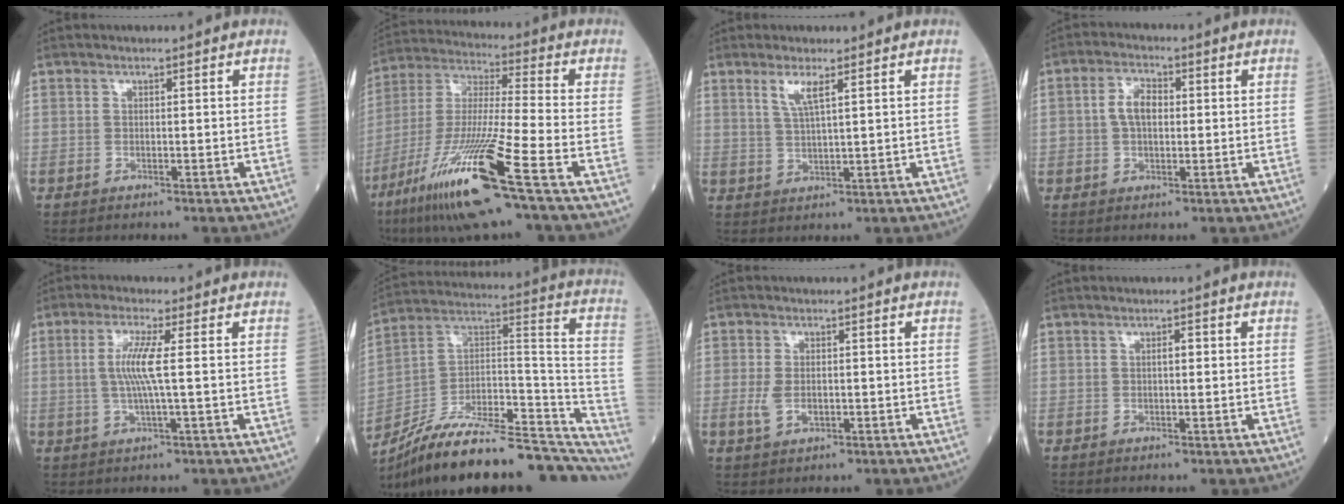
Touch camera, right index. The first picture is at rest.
{"total": 18.8, "force": [-9.9, -0.4, 15.9], "torque": [-0.343, -0.049, -0.191]}
{"total": 3.5, "force": [1.9, 0.2, 2.9], "torque": [-0.063, -0.004, 0.040]}
{"total": 4.6, "force": [0.3, 2.7, 3.8], "torque": [-0.080, 0.013, 0.006]}
{"total": 5.6, "force": [0.5, -0.4, 5.5], "torque": [-0.119, 0.000, 0.009]}
{"total": 32.0, "force": [-26.3, 8.8, 16.1], "torque": [-0.209, 0.020, -0.386]}
{"total": 3.5, "force": [-0.7, 1.9, 2.8], "torque": [-0.065, -0.004, -0.010]}
{"total": 1.1, "force": [0.1, 0.3, 1.0], "torque": [-0.018, 0.002, 0.001]}